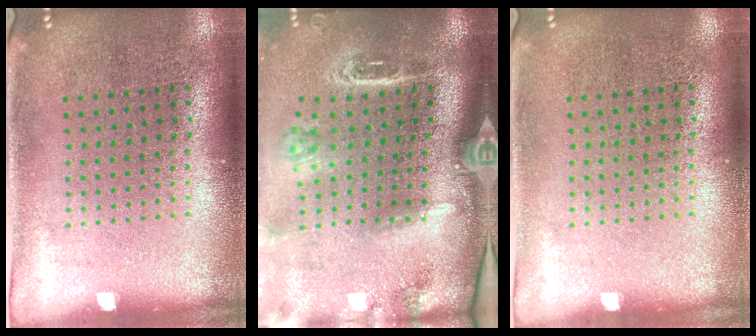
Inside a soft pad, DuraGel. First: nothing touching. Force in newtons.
{"total": 3.0, "press": 2.1, "slide": 2.1}
{"total": 0.0}